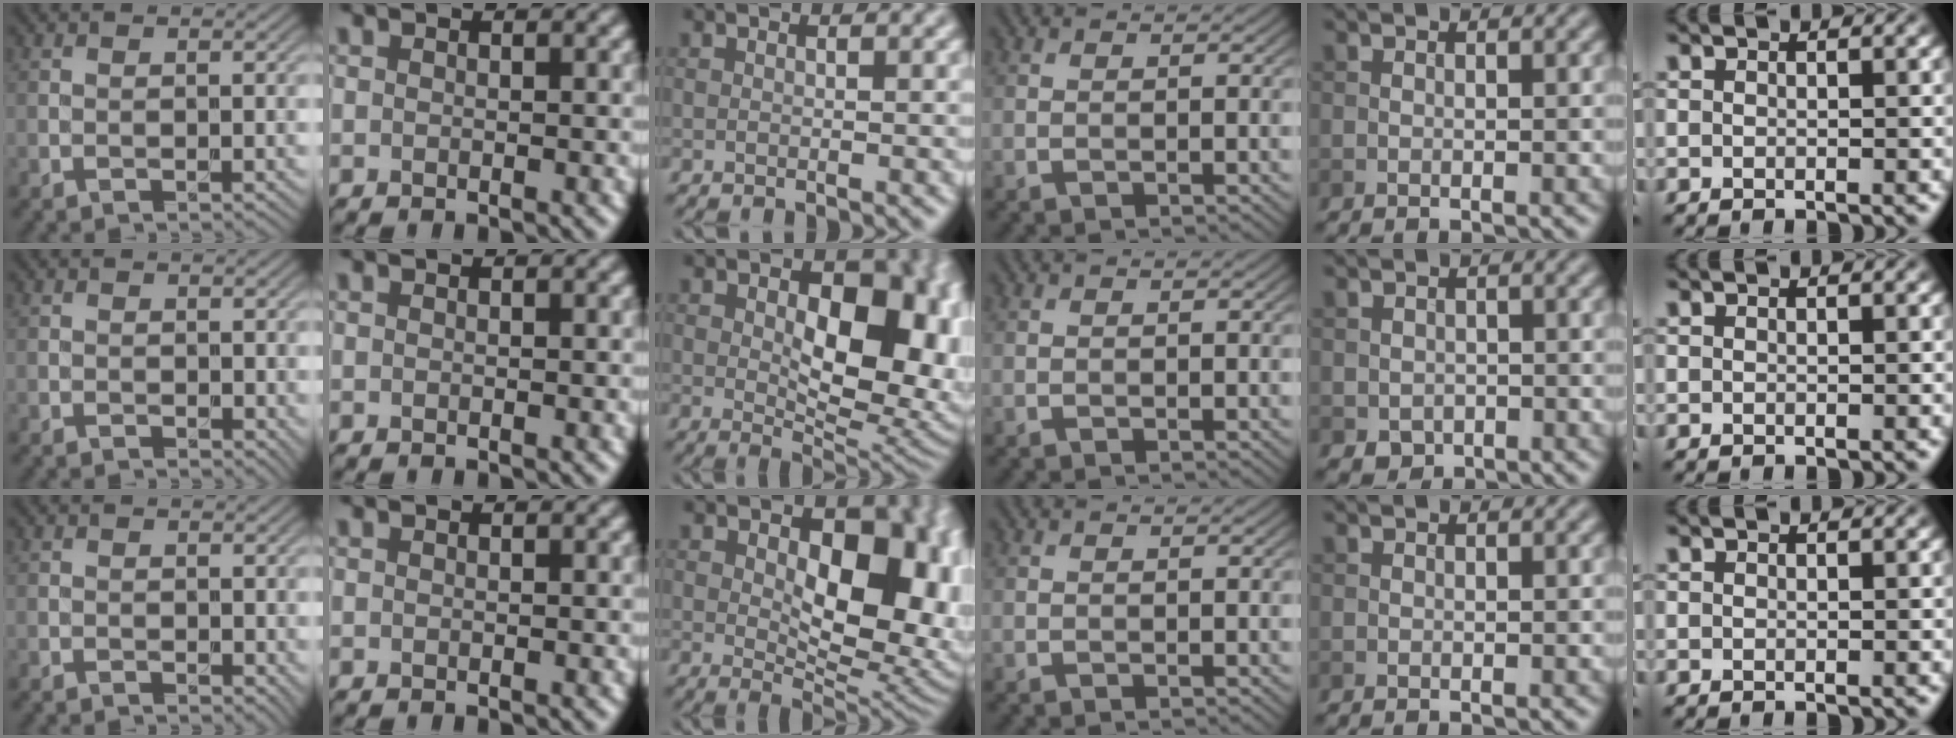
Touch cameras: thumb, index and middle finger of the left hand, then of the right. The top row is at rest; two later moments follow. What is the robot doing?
{"motion": "unscrew", "object": "dispenser bottle"}